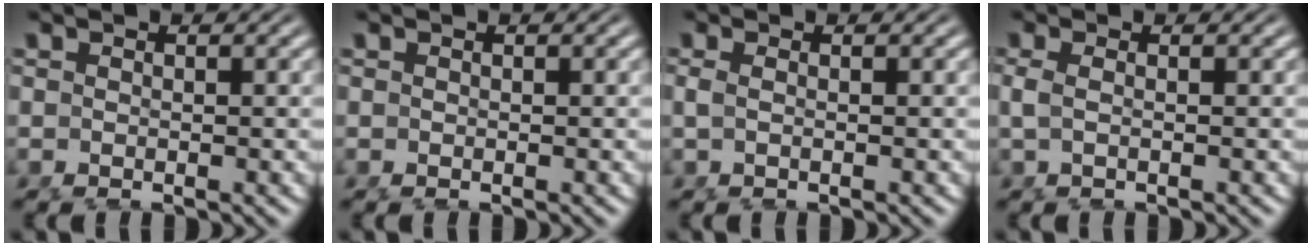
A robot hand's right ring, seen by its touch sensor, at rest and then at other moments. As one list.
[{"total": 0.0}, {"total": 1.0, "force": [-0.2, -0.4, 0.9], "torque": [-0.023, -0.009, 0.003]}, {"total": 1.3, "force": [-0.2, -0.1, 1.3], "torque": [-0.036, -0.010, 0.004]}]